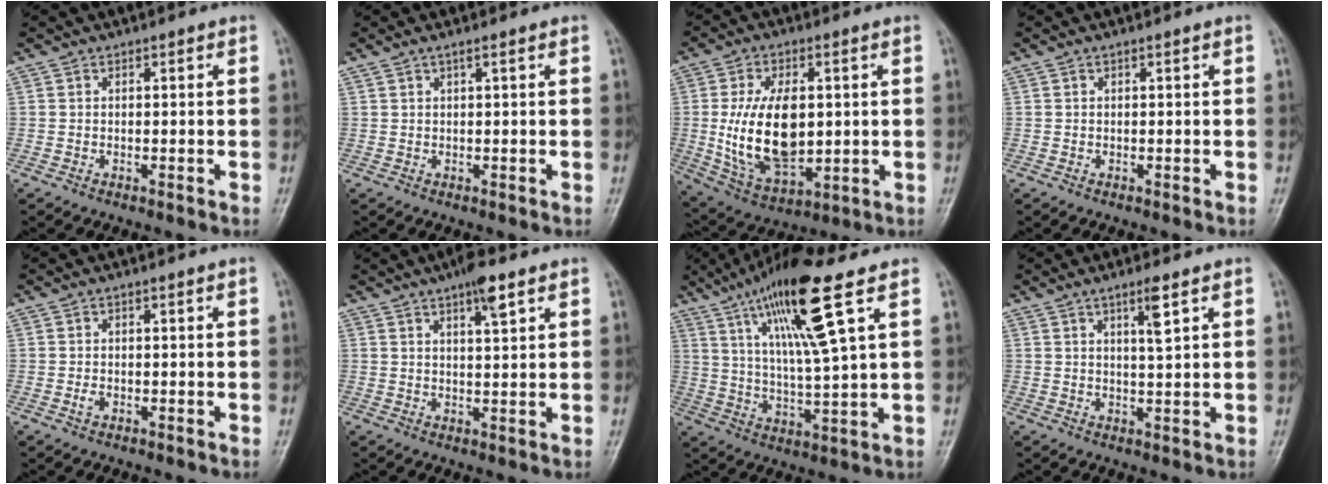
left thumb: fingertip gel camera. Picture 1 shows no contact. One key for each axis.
{"total": 1.1, "fx": 0.7, "fy": -0.1, "fz": 0.9, "tx": -0.023, "ty": 0.011, "tz": 0.015}
{"total": 16.5, "fx": 0.7, "fy": 9.0, "fz": 13.8, "tx": -0.244, "ty": -0.010, "tz": 0.029}
{"total": 0.0}
{"total": 1.2, "fx": -0.2, "fy": 0.6, "fz": 1.0, "tx": -0.019, "ty": 0.010, "tz": 0.001}
{"total": 5.3, "fx": 3.2, "fy": 1.0, "fz": 4.1, "tx": -0.065, "ty": -0.010, "tz": 0.050}
{"total": 16.7, "fx": 8.4, "fy": 1.7, "fz": 14.4, "tx": -0.261, "ty": -0.026, "tz": 0.152}
{"total": 5.5, "fx": 2.9, "fy": 0.0, "fz": 4.7, "tx": -0.087, "ty": -0.021, "tz": 0.054}